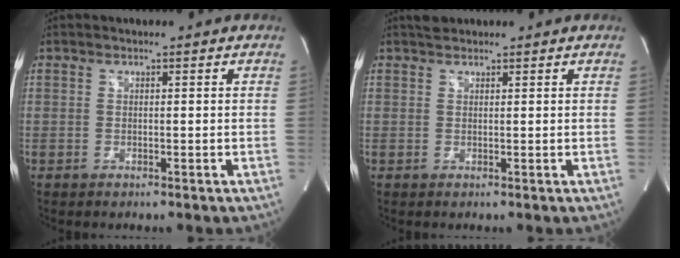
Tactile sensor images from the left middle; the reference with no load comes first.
{"total": 1.5, "force": [1.4, 0.5, 0.3], "torque": [-0.013, 0.014, 0.025]}